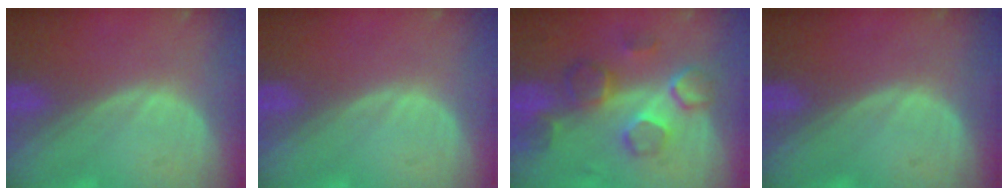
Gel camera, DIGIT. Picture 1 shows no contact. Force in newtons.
{"total": 0.0}
{"total": 8.5, "press": 7.7, "slide": 3.5}
{"total": 0.0}